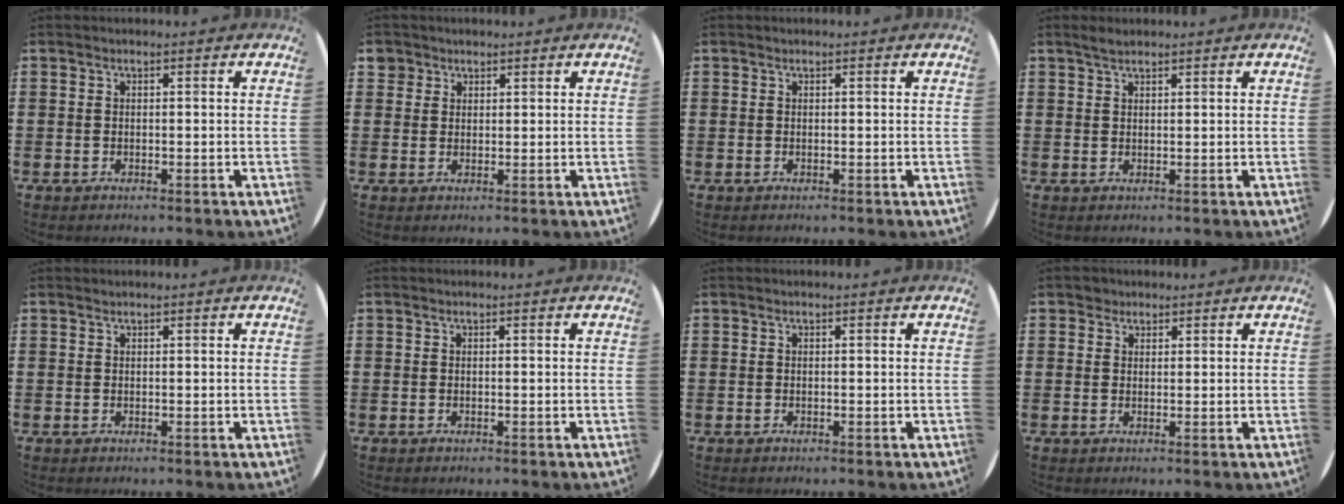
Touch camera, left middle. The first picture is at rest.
{"total": 2.2, "force": [1.7, 1.4, 0.1], "torque": [0.002, 0.003, 0.031]}
{"total": 0.0}
{"total": 1.5, "force": [1.3, 0.4, 0.5], "torque": [-0.005, 0.000, 0.023]}
{"total": 0.0}
{"total": 0.0}
{"total": 0.0}
{"total": 1.5, "force": [1.2, 0.8, 0.0], "torque": [-0.002, 0.003, 0.025]}